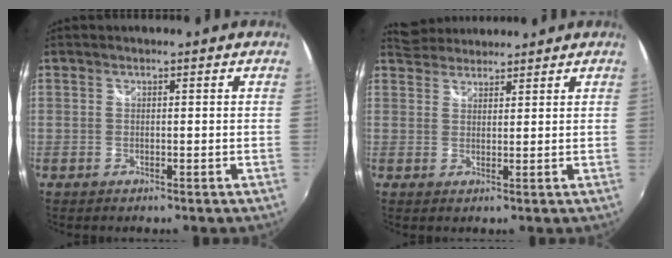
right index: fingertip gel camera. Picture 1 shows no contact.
{"total": 5.1, "force": [4.7, 1.6, 0.7], "torque": [-0.016, 0.021, 0.079]}